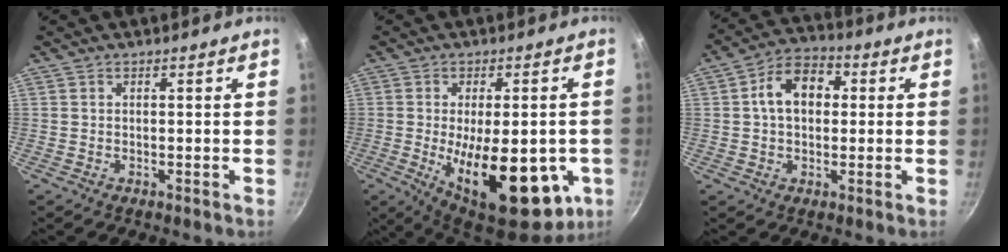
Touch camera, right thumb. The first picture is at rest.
{"total": 22.5, "force": [-5.1, 10.0, 19.5], "torque": [-0.256, -0.013, -0.056]}
{"total": 10.0, "force": [1.4, 7.0, 7.0], "torque": [-0.079, 0.025, 0.007]}